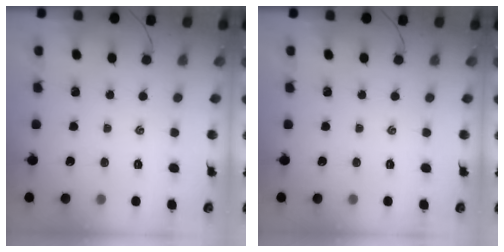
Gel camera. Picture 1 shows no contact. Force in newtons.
{"total": 0.0}